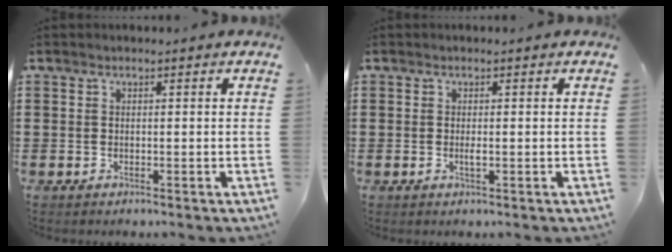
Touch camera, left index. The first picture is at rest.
{"total": 1.0, "force": [-0.1, 0.2, 1.0], "torque": [-0.019, -0.003, -0.002]}